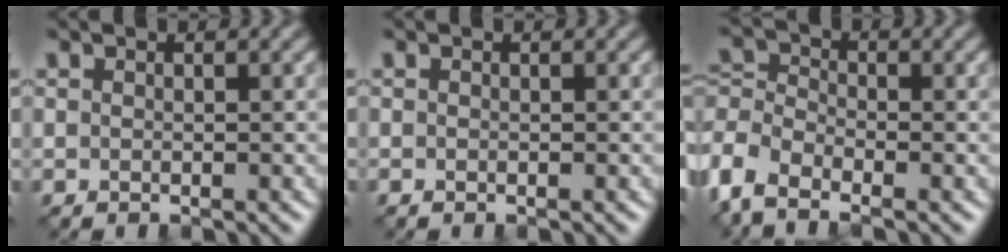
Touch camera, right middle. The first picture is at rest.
{"total": 0.0}
{"total": 4.9, "force": [-3.1, 2.4, 2.9], "torque": [-0.069, 0.007, -0.080]}